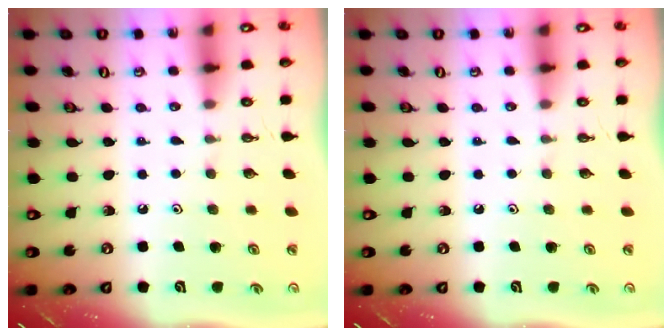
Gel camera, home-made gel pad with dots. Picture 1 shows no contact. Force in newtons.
{"total": 0.0}